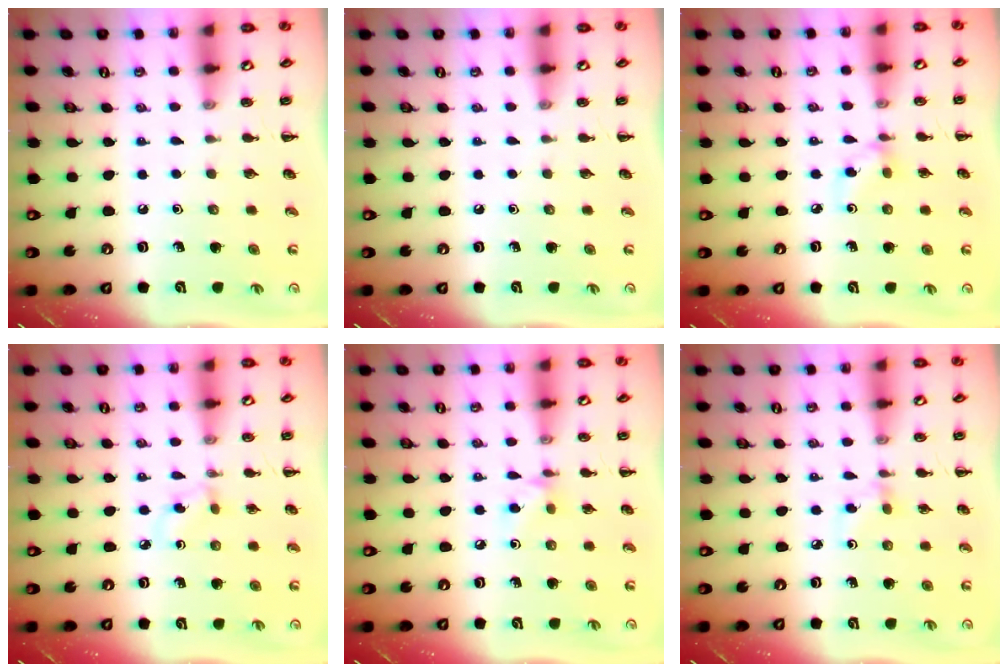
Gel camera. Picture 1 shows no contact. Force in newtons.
{"total": 0.0}
{"total": 3.1, "press": 2.9, "slide": 1.1}
{"total": 2.9, "press": 2.6, "slide": 1.2}
{"total": 5.0, "press": 4.8, "slide": 1.4}
{"total": 2.5, "press": 2.4, "slide": 0.9}